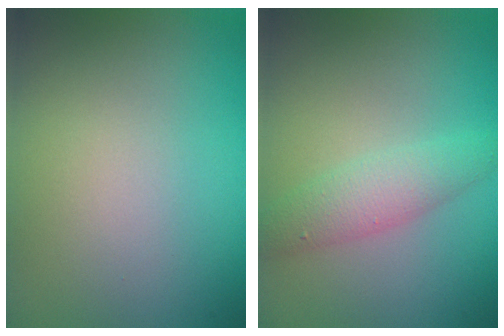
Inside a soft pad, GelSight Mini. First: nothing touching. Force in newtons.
{"total": 2.8, "press": 2.8, "slide": 0.1}